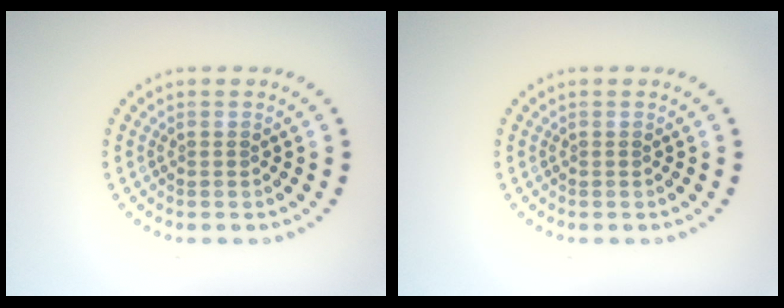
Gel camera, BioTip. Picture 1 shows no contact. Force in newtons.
{"total": 0.0}